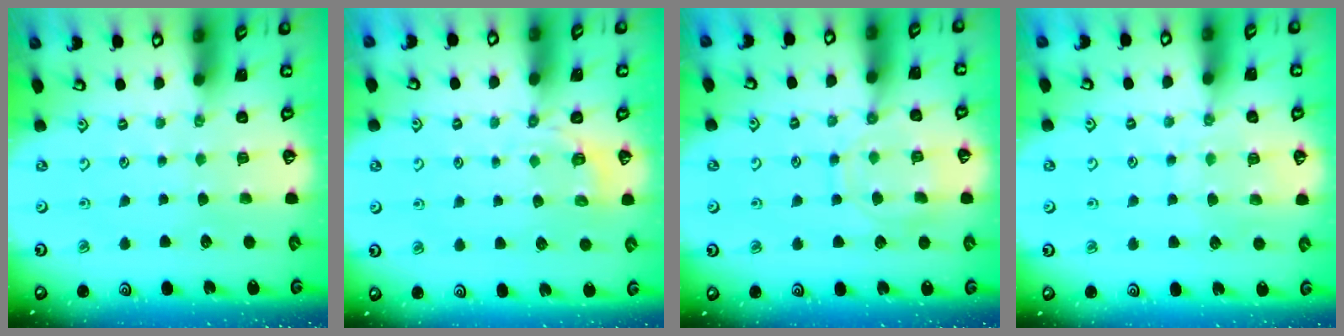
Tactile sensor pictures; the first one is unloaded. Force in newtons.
{"total": 2.8, "press": 2.2, "slide": 1.8}
{"total": 11.3, "press": 11.3, "slide": 0.8}
{"total": 6.5, "press": 6.5, "slide": 0.7}